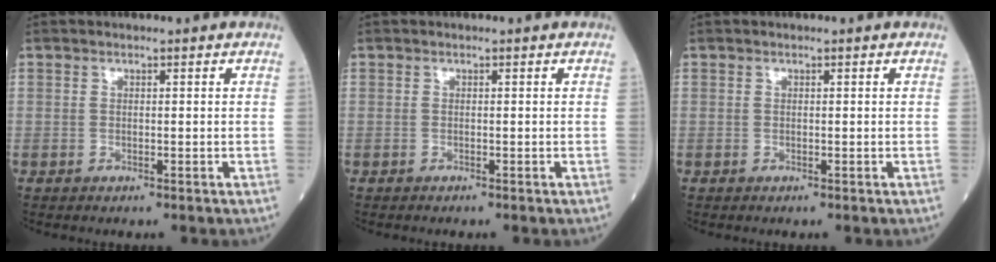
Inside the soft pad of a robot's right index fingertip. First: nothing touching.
{"total": 0.0}
{"total": 0.0}